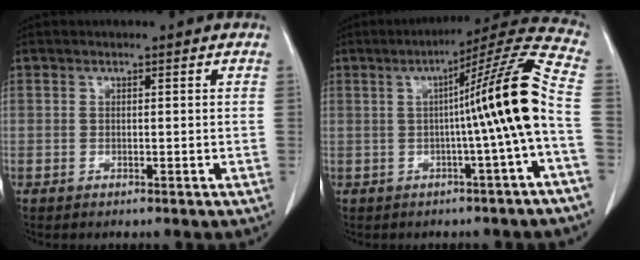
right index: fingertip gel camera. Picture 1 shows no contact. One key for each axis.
{"total": 13.5, "fx": -1.0, "fy": -2.1, "fz": 13.3, "tx": -0.174, "ty": 0.021, "tz": -0.019}